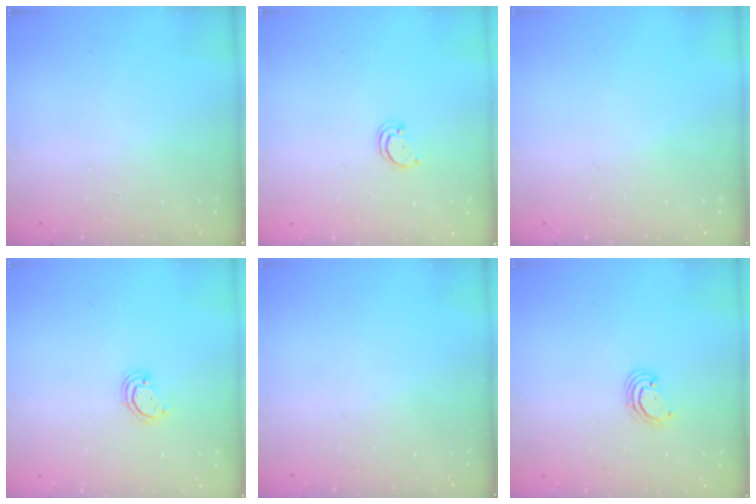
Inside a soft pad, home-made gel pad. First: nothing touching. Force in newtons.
{"total": 1.5, "press": 1.5, "slide": 0.1}
{"total": 0.0}
{"total": 3.7, "press": 3.7, "slide": 0.3}
{"total": 0.0}
{"total": 2.8, "press": 2.8, "slide": 0.3}